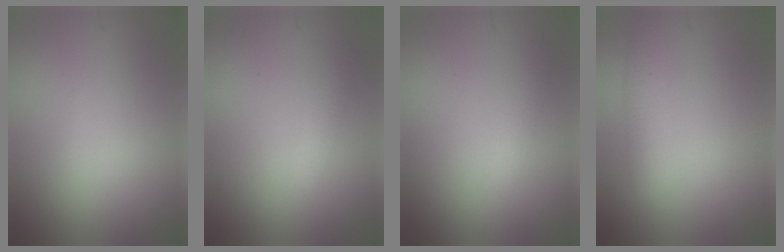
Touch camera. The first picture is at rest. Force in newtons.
{"total": 1.2, "press": 1.2, "slide": 0.0}
{"total": 1.2, "press": 1.2, "slide": 0.1}
{"total": 2.2, "press": 2.2, "slide": 0.1}